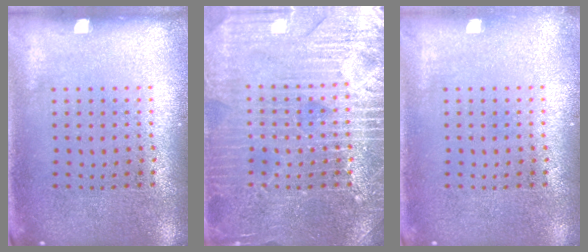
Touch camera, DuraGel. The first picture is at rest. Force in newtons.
{"total": 4.0, "press": 4.0, "slide": 0.5}
{"total": 0.6, "press": 0.6, "slide": 0.1}